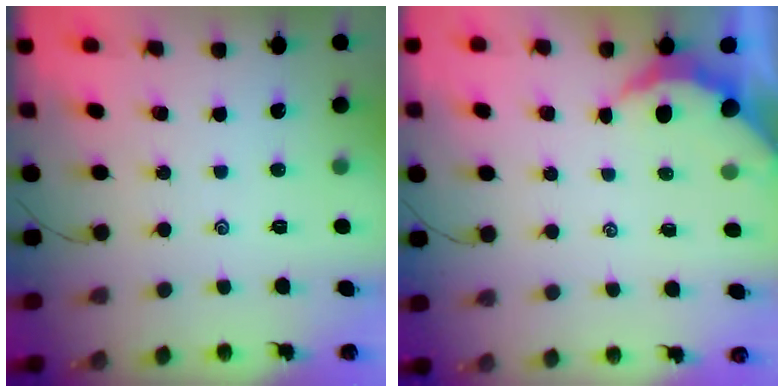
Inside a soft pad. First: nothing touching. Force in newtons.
{"total": 3.3, "press": 3.3, "slide": 0.5}